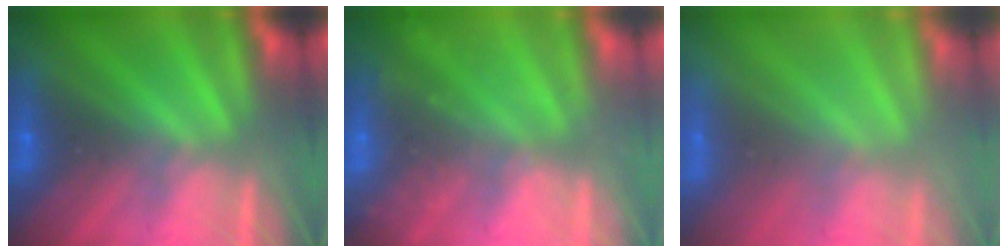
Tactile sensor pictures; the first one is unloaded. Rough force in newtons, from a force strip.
{"total": 2.4}
{"total": 3.5}